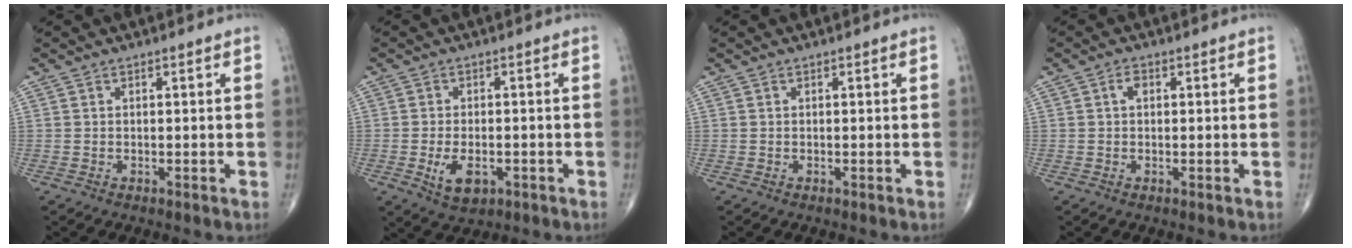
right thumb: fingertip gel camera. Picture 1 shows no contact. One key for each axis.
{"total": 5.7, "fx": -1.9, "fy": 3.2, "fz": 4.3, "tx": -0.072, "ty": -0.002, "tz": -0.023}
{"total": 0.0}
{"total": 1.7, "fx": 0.3, "fy": 1.0, "fz": 1.3, "tx": -0.022, "ty": 0.005, "tz": 0.004}